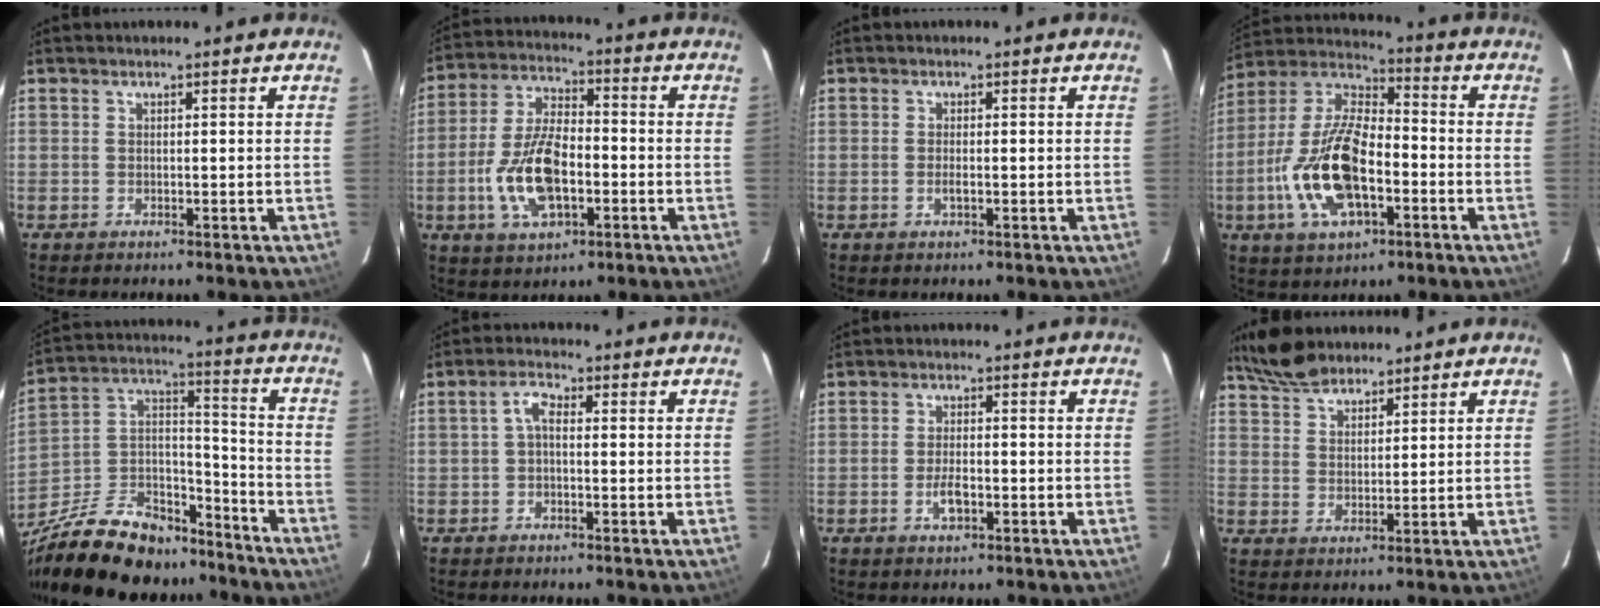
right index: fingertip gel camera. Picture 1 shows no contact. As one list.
[{"total": 14.0, "force": [-3.9, 6.8, 11.6], "torque": [-0.242, 0.005, -0.068]}, {"total": 1.3, "force": [-0.4, 0.4, 1.2], "torque": [-0.024, 0.001, -0.007]}, {"total": 18.2, "force": [-5.3, 8.3, 15.3], "torque": [-0.320, 0.000, -0.098]}, {"total": 26.0, "force": [-19.0, 12.3, 12.8], "torque": [-0.275, 0.040, -0.296]}, {"total": 2.5, "force": [-0.3, 1.2, 2.2], "torque": [-0.045, 0.011, -0.006]}, {"total": 3.7, "force": [-1.4, 1.6, 3.0], "torque": [-0.059, 0.001, -0.024]}, {"total": 7.6, "force": [6.5, 2.9, 2.8], "torque": [-0.062, 0.025, 0.119]}]